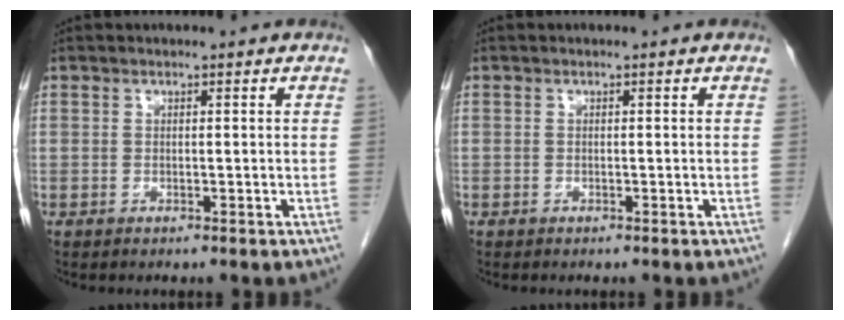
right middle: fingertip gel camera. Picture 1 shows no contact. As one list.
[{"total": 0.0}]